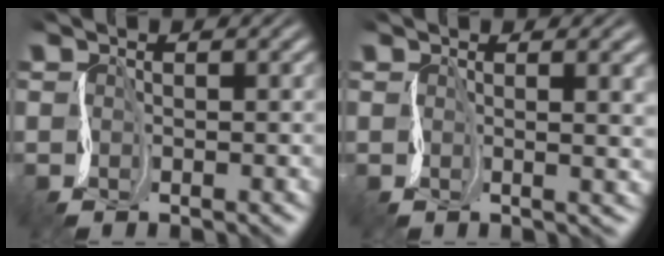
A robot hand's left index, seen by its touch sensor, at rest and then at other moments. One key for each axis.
{"total": 4.1, "fx": 0.9, "fy": 1.9, "fz": 3.6, "tx": -0.014, "ty": 0.007, "tz": 0.014}